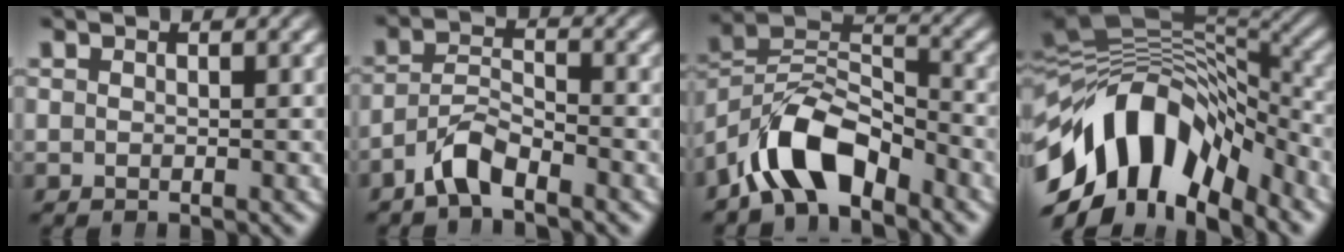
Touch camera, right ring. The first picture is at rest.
{"total": 3.7, "force": [-2.6, 1.8, 2.0], "torque": [-0.035, -0.008, -0.045]}
{"total": 8.7, "force": [-3.0, 6.0, 5.5], "torque": [-0.106, -0.025, -0.047]}
{"total": 15.8, "force": [-3.9, 11.1, 10.6], "torque": [-0.183, -0.009, -0.063]}